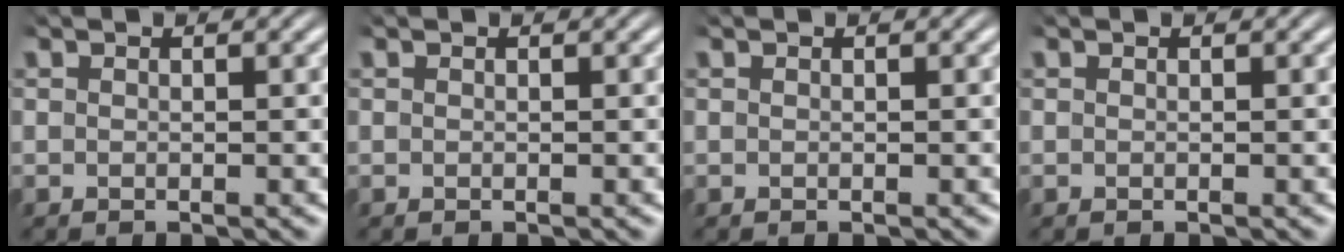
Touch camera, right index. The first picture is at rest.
{"total": 0.0}
{"total": 0.0}
{"total": 0.0}